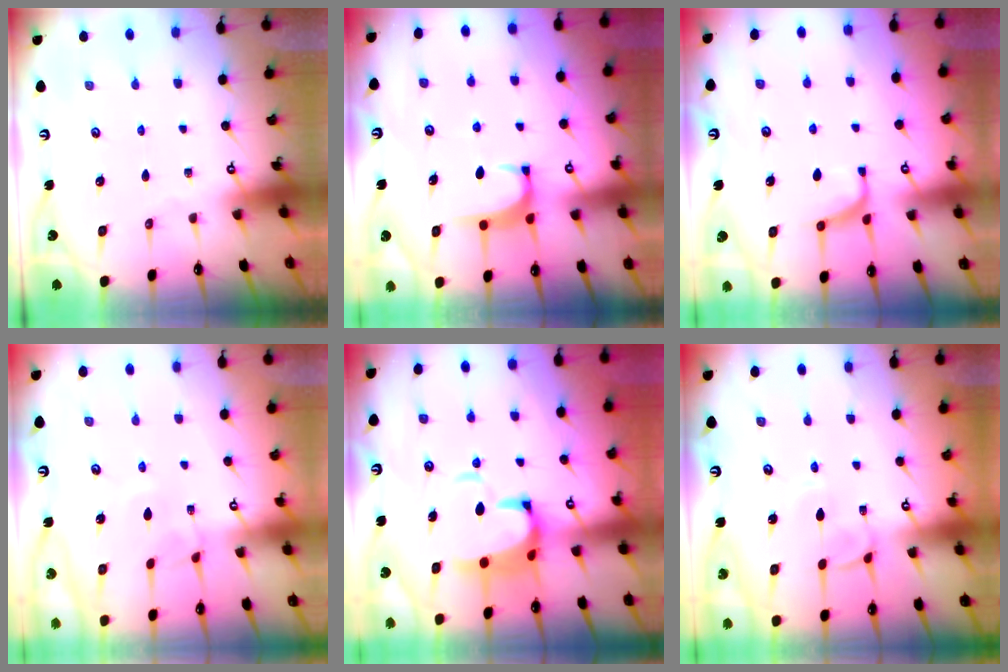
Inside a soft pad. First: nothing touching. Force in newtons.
{"total": 1.9, "press": 1.8, "slide": 0.5}
{"total": 1.3, "press": 1.2, "slide": 0.6}
{"total": 3.5, "press": 3.5, "slide": 0.1}
{"total": 6.9, "press": 6.7, "slide": 1.6}
{"total": 2.5, "press": 2.4, "slide": 0.8}